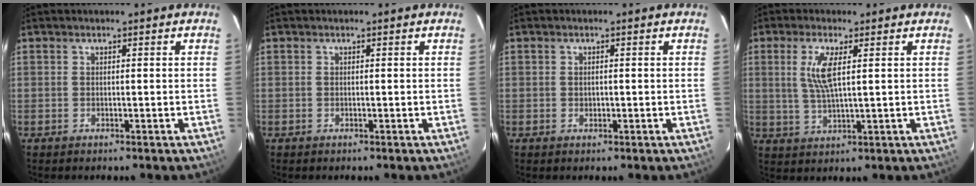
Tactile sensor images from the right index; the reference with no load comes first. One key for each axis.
{"total": 0.0}
{"total": 0.9, "fx": -0.1, "fy": 0.7, "fz": 0.5, "tx": -0.005, "ty": 0.001, "tz": 0.000}
{"total": 6.1, "fx": 1.6, "fy": 1.3, "fz": 5.7, "tx": -0.120, "ty": -0.001, "tz": 0.033}